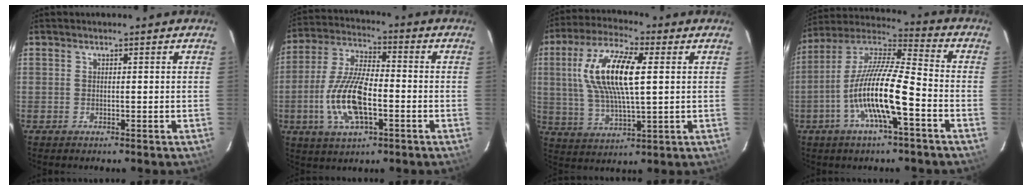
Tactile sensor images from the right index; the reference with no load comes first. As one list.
[{"total": 14.0, "force": [-3.9, 5.4, 12.3], "torque": [-0.261, -0.002, -0.074]}, {"total": 15.1, "force": [3.0, 4.9, 13.9], "torque": [-0.273, 0.013, 0.057]}, {"total": 15.2, "force": [-5.4, 2.3, 14.0], "torque": [-0.271, -0.002, -0.111]}]